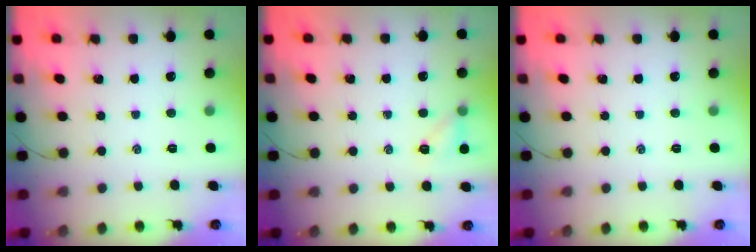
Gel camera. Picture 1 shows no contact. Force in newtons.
{"total": 5.6, "press": 5.4, "slide": 1.7}
{"total": 0.0}